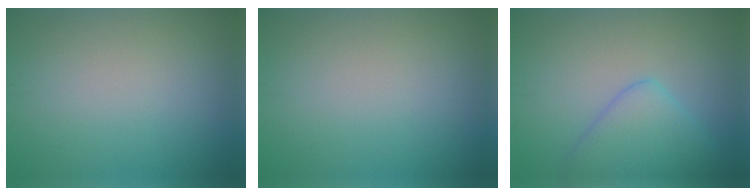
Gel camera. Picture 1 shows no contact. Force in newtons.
{"total": 0.0}
{"total": 4.5, "press": 4.5, "slide": 0.1}